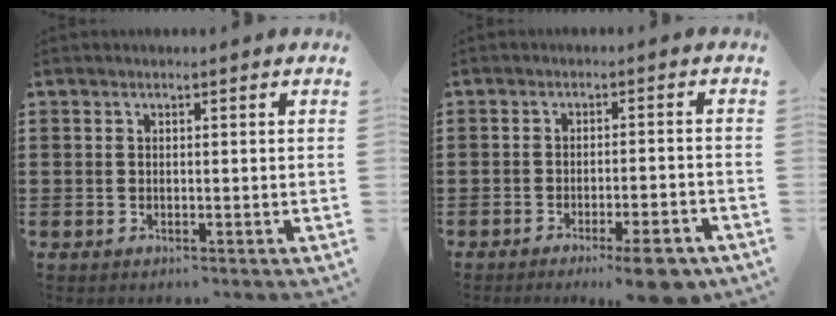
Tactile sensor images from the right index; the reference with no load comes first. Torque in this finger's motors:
{"motor_torque": [1.00, -1.12, 0.33, 0.04]}